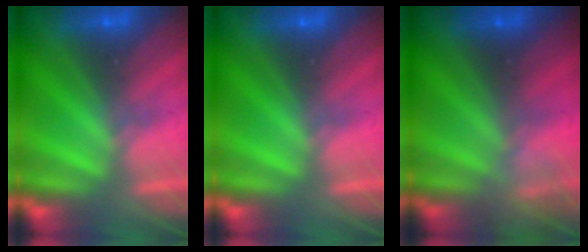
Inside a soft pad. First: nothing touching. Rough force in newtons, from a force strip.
{"total": 0.0}
{"total": 2.3}